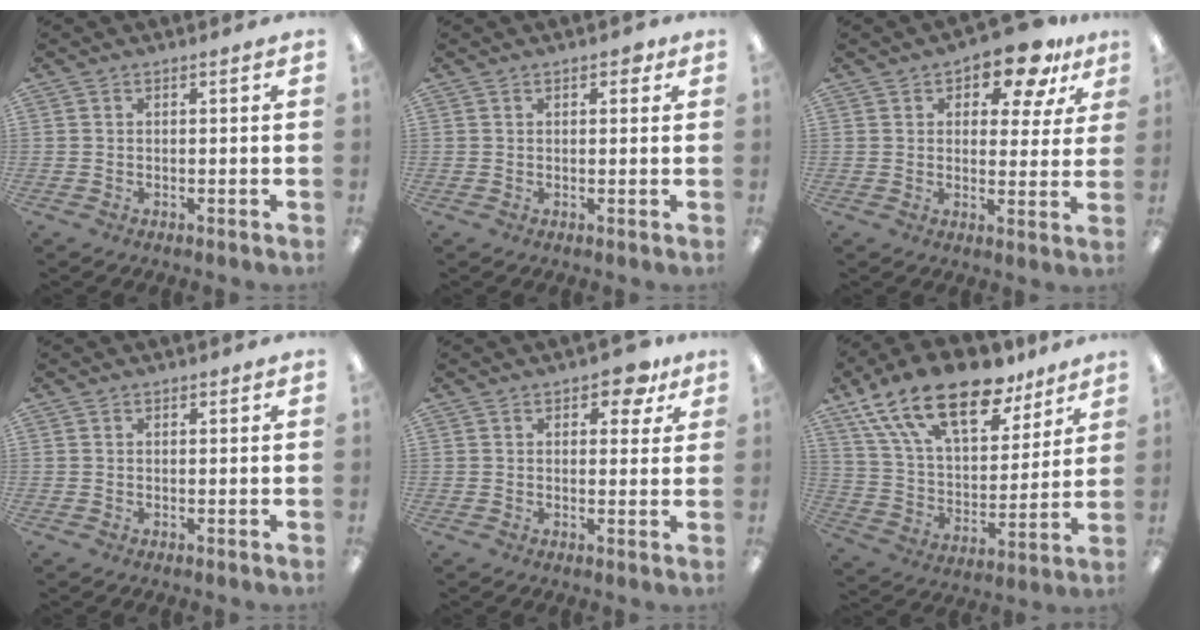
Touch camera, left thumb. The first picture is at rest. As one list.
[{"total": 2.0, "force": [1.0, 1.2, 1.3], "torque": [-0.010, -0.001, 0.013]}, {"total": 10.9, "force": [7.5, 5.0, 6.1], "torque": [-0.086, -0.033, 0.129]}, {"total": 0.6, "force": [0.4, 0.5, 0.1], "torque": [-0.001, 0.002, 0.007]}, {"total": 6.1, "force": [3.7, 3.1, 3.7], "torque": [-0.034, -0.012, 0.058]}, {"total": 22.0, "force": [15.0, 9.7, 12.9], "torque": [-0.234, -0.079, 0.267]}]